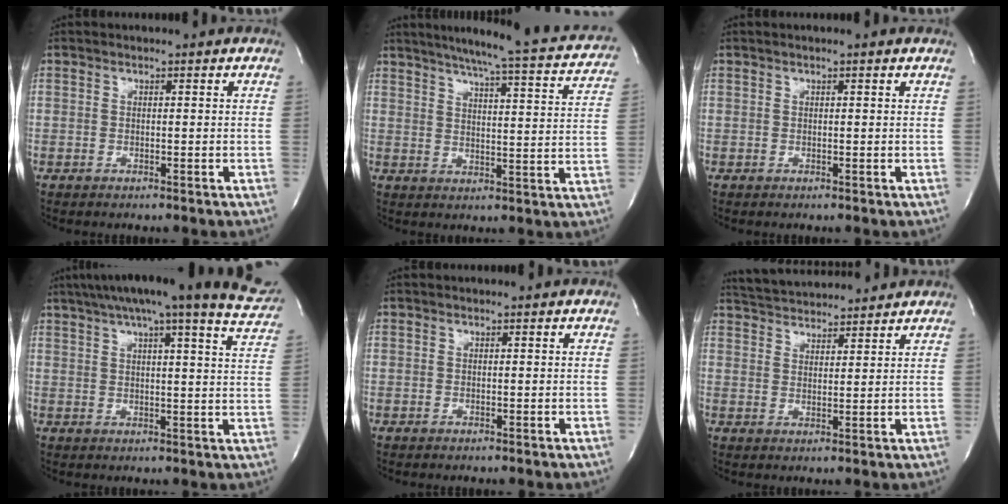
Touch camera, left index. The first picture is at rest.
{"total": 22.5, "force": [20.1, 1.8, 9.9], "torque": [-0.144, -0.034, 0.237]}
{"total": 0.9, "force": [0.6, -0.1, 0.5], "torque": [-0.013, 0.009, 0.012]}
{"total": 24.1, "force": [20.6, 1.6, 12.4], "torque": [-0.190, -0.014, 0.247]}
{"total": 0.0}
{"total": 9.8, "force": [9.5, 1.1, 2.4], "torque": [-0.049, 0.024, 0.149]}